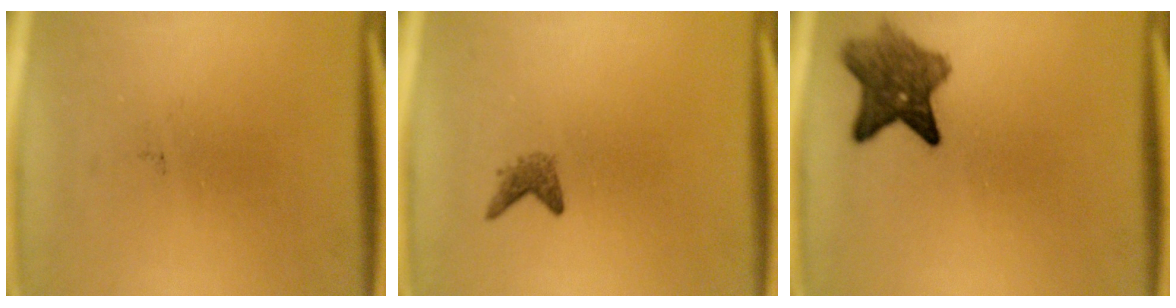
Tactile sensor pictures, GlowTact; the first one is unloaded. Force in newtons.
{"total": 1.4}
{"total": 6.6}